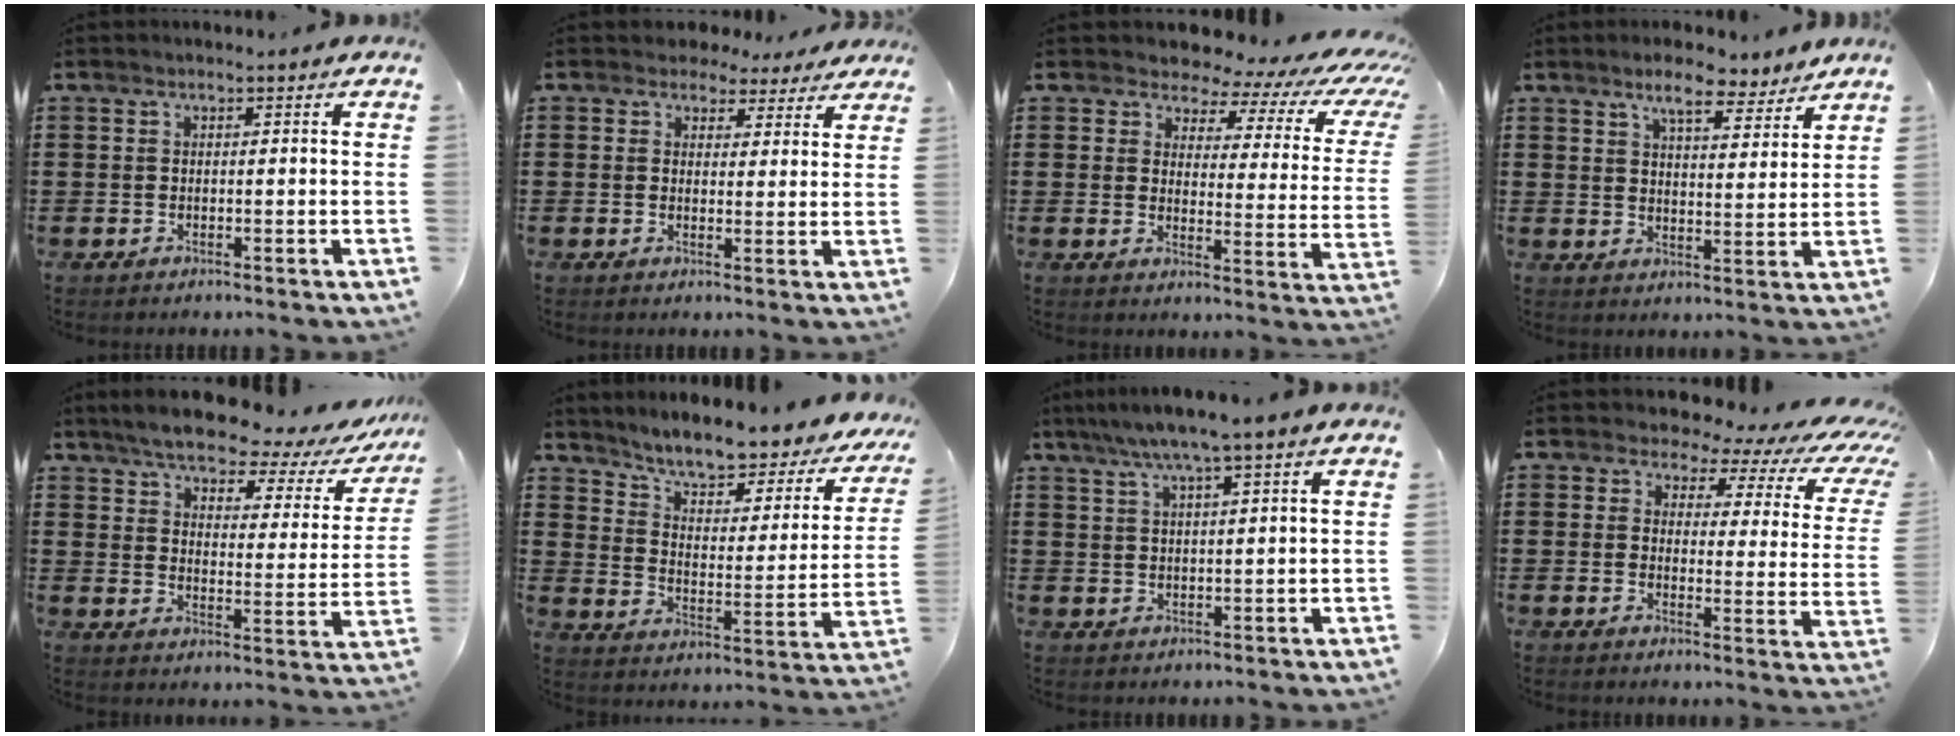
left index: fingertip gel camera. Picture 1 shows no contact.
{"total": 3.5, "force": [2.9, 1.9, 0.3], "torque": [-0.015, -0.004, 0.051]}
{"total": 4.9, "force": [3.9, 2.0, 2.1], "torque": [-0.058, -0.025, 0.062]}
{"total": 6.6, "force": [5.7, 1.4, 3.1], "torque": [-0.060, -0.017, 0.100]}
{"total": 5.5, "force": [5.0, 0.9, 2.2], "torque": [-0.070, -0.032, 0.081]}
{"total": 6.9, "force": [6.2, 0.6, 2.9], "torque": [-0.075, -0.051, 0.100]}
{"total": 4.6, "force": [3.2, -0.5, 3.2], "torque": [-0.068, -0.006, 0.055]}
{"total": 4.4, "force": [3.2, 2.1, 2.3], "torque": [-0.058, -0.017, 0.047]}